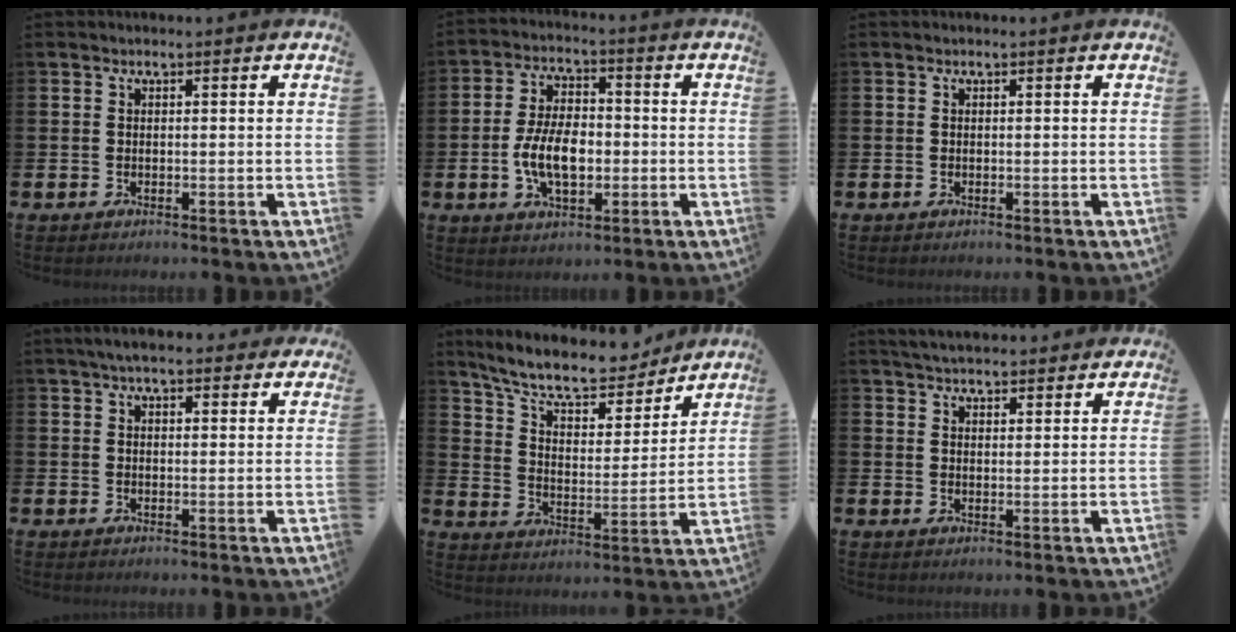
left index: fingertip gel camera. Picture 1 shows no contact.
{"total": 7.4, "force": [-1.2, 4.2, 6.0], "torque": [-0.109, 0.005, -0.027]}
{"total": 0.0}
{"total": 4.0, "force": [3.5, 1.1, 1.6], "torque": [-0.035, -0.005, 0.063]}
{"total": 10.5, "force": [9.4, 2.7, 3.7], "torque": [-0.098, -0.061, 0.164]}
{"total": 4.1, "force": [4.1, 0.5, 0.5], "torque": [-0.016, -0.019, 0.074]}